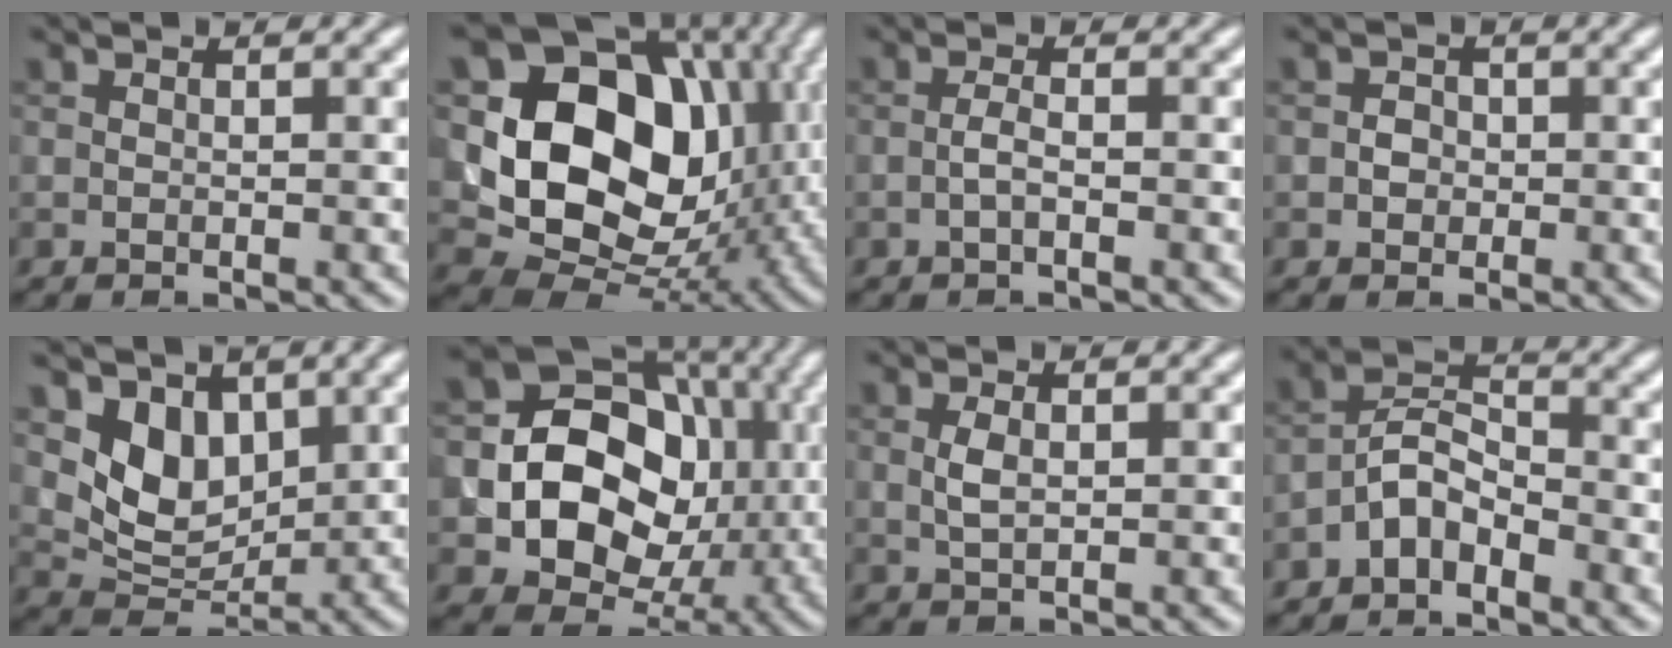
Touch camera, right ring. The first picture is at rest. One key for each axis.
{"total": 16.1, "fx": 2.5, "fy": 12.5, "fz": 9.9, "tx": -0.176, "ty": -0.010, "tz": 0.051}
{"total": 1.3, "fx": -0.4, "fy": 0.3, "fz": 1.2, "tx": -0.027, "ty": 0.001, "tz": -0.011}
{"total": 1.2, "fx": -0.2, "fy": 1.1, "fz": 0.4, "tx": 0.002, "ty": 0.000, "tz": -0.007}
{"total": 4.8, "fx": 2.2, "fy": 3.3, "fz": 2.7, "tx": -0.055, "ty": -0.017, "tz": 0.039}
{"total": 13.9, "fx": -0.2, "fy": 11.7, "fz": 7.5, "tx": -0.116, "ty": -0.005, "tz": -0.016}
{"total": 1.5, "fx": 0.3, "fy": 0.7, "fz": 1.2, "tx": -0.032, "ty": 0.000, "tz": 0.009}
{"total": 3.4, "fx": -2.4, "fy": 1.6, "fz": 1.9, "tx": -0.034, "ty": 0.015, "tz": -0.055}